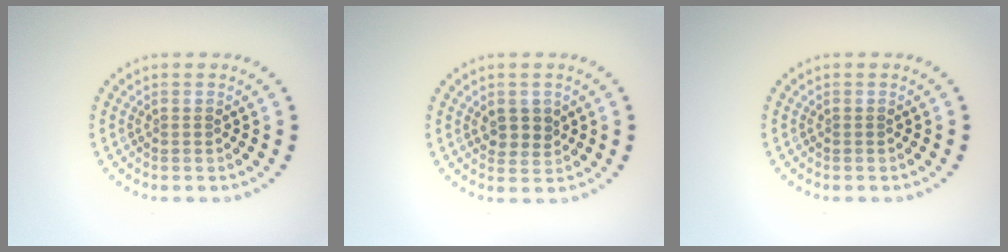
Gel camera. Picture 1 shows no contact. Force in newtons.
{"total": 2.0, "press": 1.8, "slide": 0.7}
{"total": 0.0}